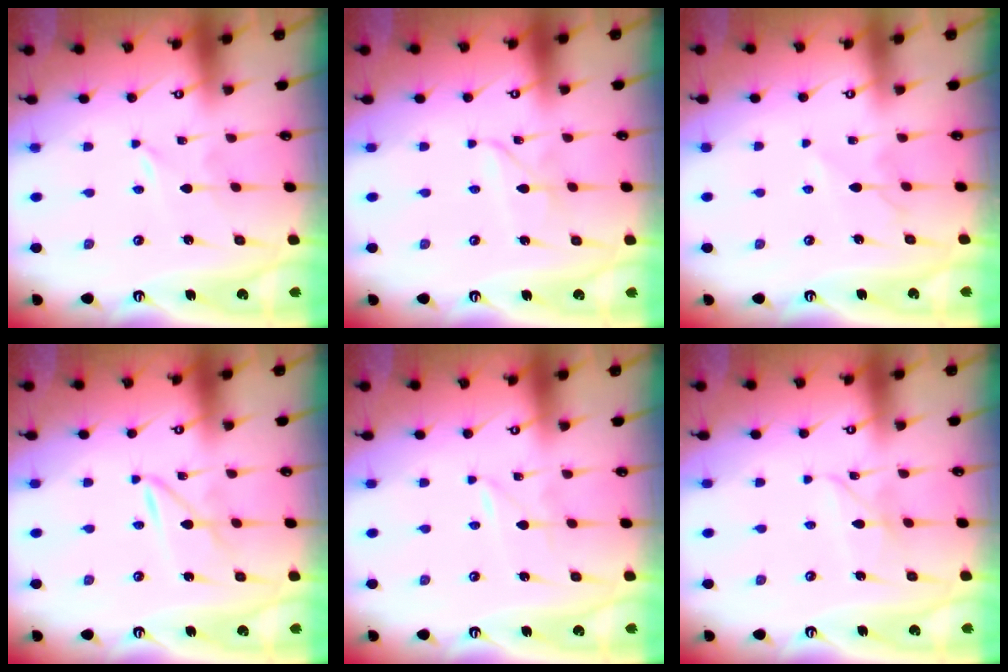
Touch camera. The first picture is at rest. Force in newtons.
{"total": 2.5, "press": 2.5, "slide": 0.1}
{"total": 5.1, "press": 5.0, "slide": 0.6}
{"total": 2.5, "press": 2.5, "slide": 0.3}
{"total": 0.9, "press": 0.9, "slide": 0.1}
{"total": 3.9, "press": 3.9, "slide": 0.3}